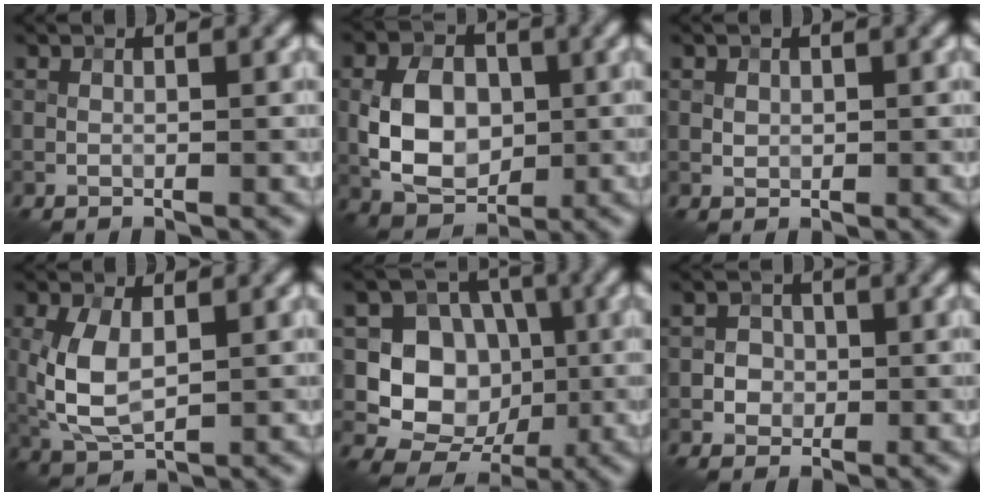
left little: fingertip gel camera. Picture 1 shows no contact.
{"total": 7.0, "force": [-0.5, 5.0, 4.8], "torque": [-0.096, 0.002, -0.014]}
{"total": 0.7, "force": [0.1, 0.6, 0.2], "torque": [-0.007, -0.001, 0.004]}
{"total": 5.4, "force": [0.2, 3.0, 4.4], "torque": [-0.108, -0.001, 0.010]}
{"total": 7.3, "force": [-1.0, 6.3, 3.5], "torque": [-0.042, -0.004, -0.025]}
{"total": 2.0, "force": [-0.3, 1.9, 0.6], "torque": [-0.005, -0.003, -0.004]}